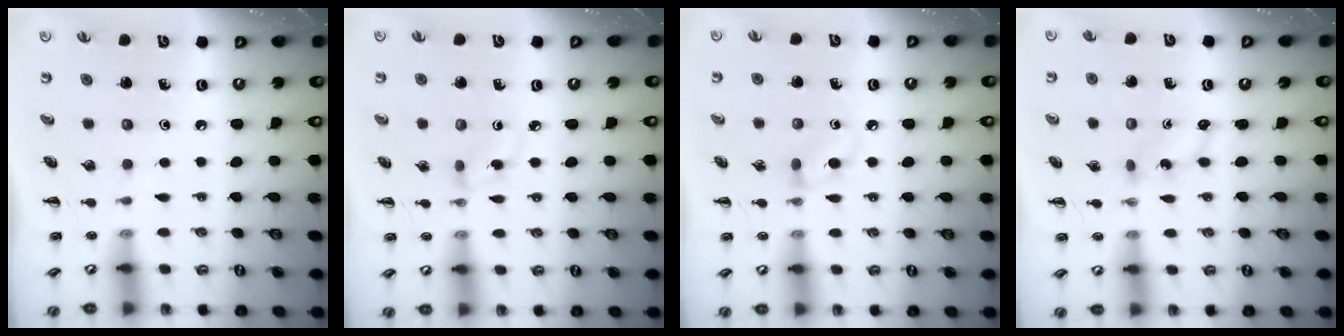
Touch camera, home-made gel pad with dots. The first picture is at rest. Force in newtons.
{"total": 2.9, "press": 2.7, "slide": 1.2}
{"total": 3.9, "press": 3.6, "slide": 1.5}
{"total": 2.0, "press": 2.0, "slide": 0.6}